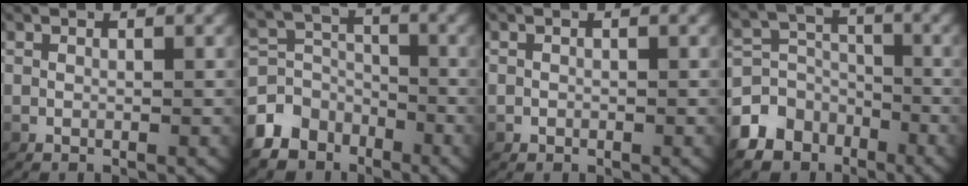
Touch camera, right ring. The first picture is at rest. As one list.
[{"total": 7.4, "force": [-3.3, 6.2, 2.3], "torque": [-0.040, -0.029, -0.055]}, {"total": 0.0}, {"total": 9.3, "force": [-4.2, 7.8, 2.8], "torque": [-0.045, -0.030, -0.072]}]